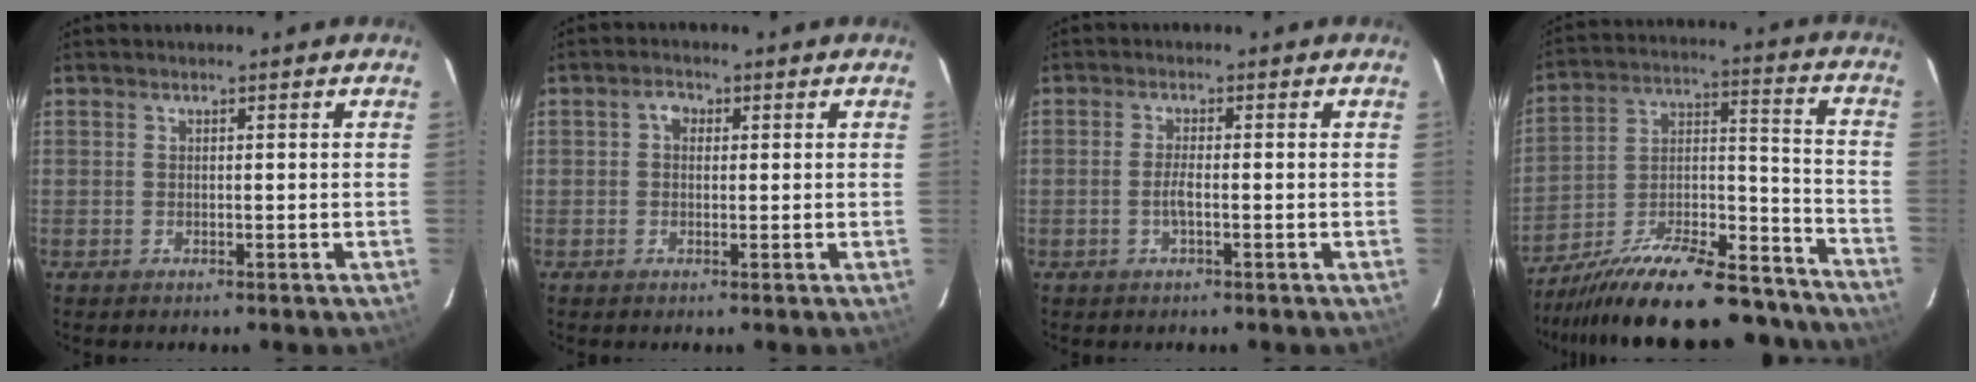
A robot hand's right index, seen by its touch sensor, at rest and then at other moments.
{"total": 2.2, "force": [0.3, 1.8, 1.1], "torque": [-0.018, 0.010, 0.003]}
{"total": 2.4, "force": [-0.7, 0.3, 2.2], "torque": [-0.045, 0.002, -0.015]}
{"total": 29.5, "force": [-24.0, 8.8, 14.6], "torque": [-0.245, 0.008, -0.345]}